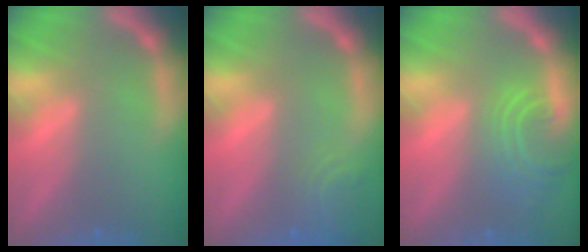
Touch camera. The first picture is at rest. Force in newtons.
{"total": 3.5}
{"total": 5.1}